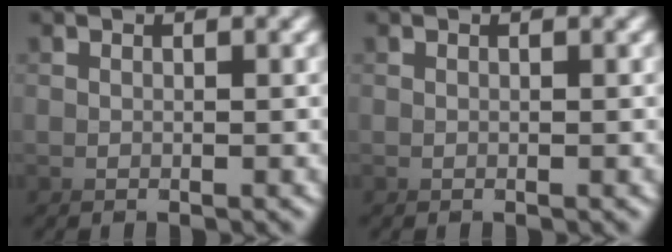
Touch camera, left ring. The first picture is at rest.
{"total": 0.0}